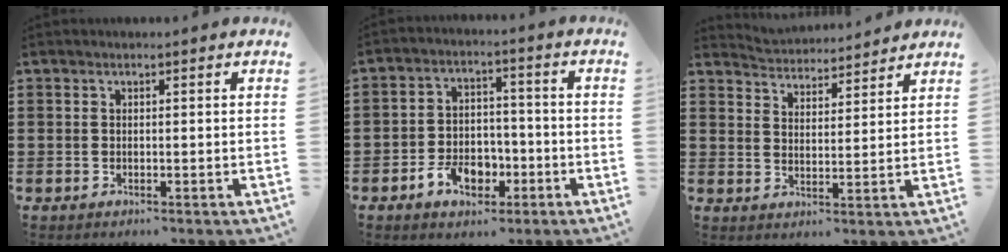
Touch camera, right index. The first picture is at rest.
{"total": 6.5, "force": [-3.0, 4.4, 3.8], "torque": [-0.076, 0.014, -0.056]}
{"total": 3.5, "force": [3.5, 0.1, -0.8], "torque": [-0.001, -0.024, 0.061]}